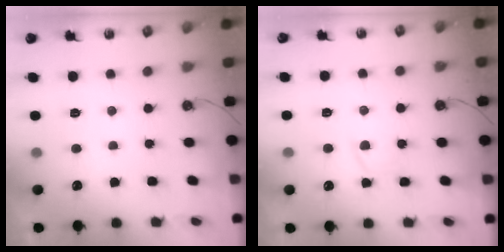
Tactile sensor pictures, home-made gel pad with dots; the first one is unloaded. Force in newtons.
{"total": 4.4, "press": 4.3, "slide": 0.6}